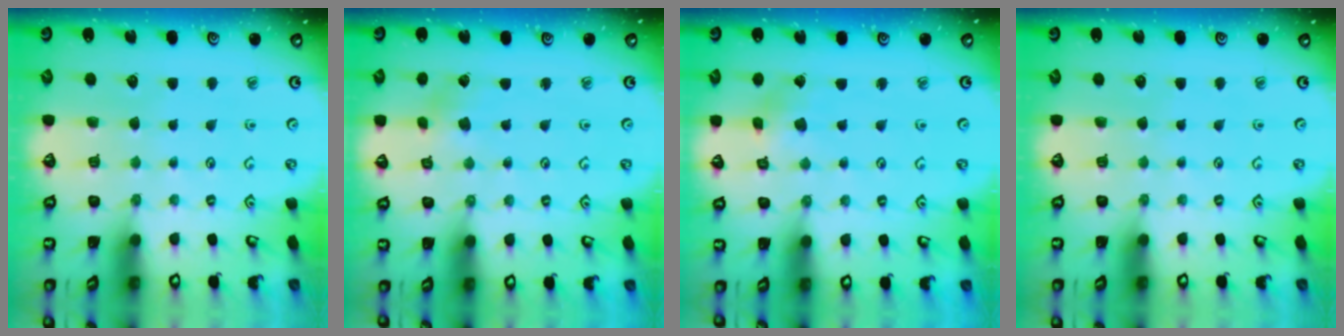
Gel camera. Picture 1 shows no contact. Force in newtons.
{"total": 2.3, "press": 2.3, "slide": 0.4}
{"total": 2.3, "press": 2.3, "slide": 0.2}
{"total": 0.0}